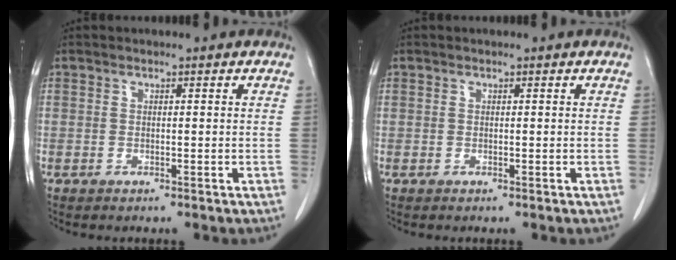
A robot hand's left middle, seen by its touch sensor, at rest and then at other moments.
{"total": 0.0}